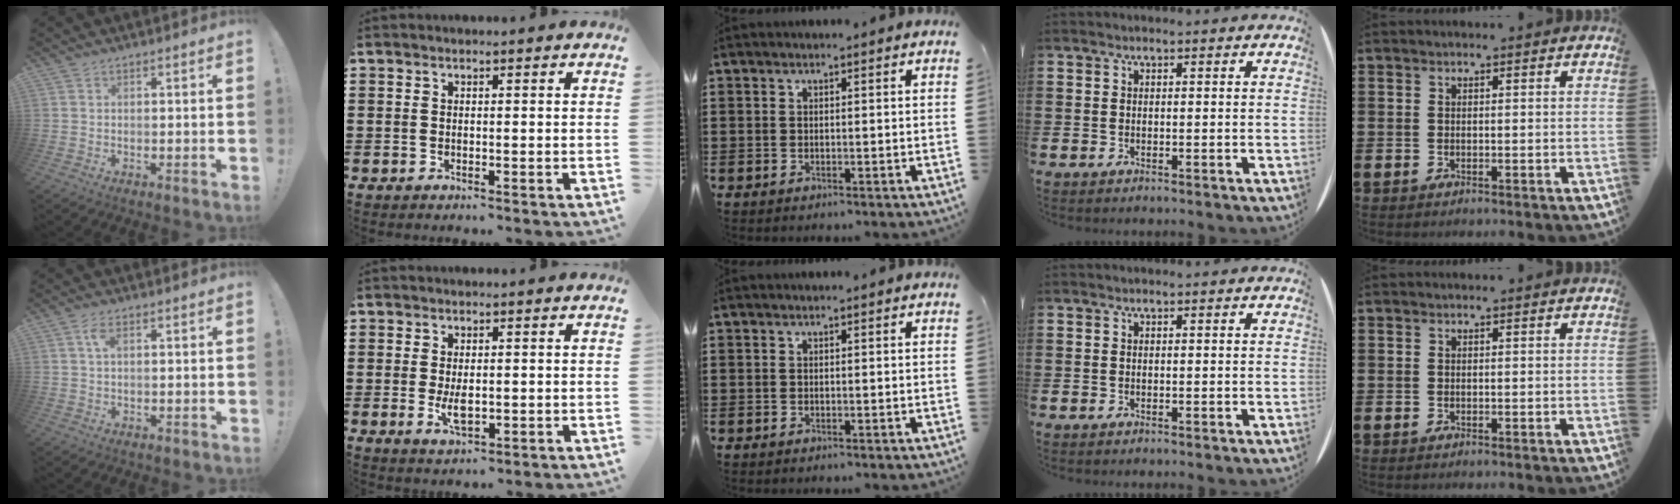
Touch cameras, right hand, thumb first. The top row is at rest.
{"thumb": {"total": 3.1, "force": [1.1, 1.9, 2.3], "torque": [-0.032, 0.000, 0.016]}, "index": {"total": 3.4, "force": [-0.2, 1.7, 3.0], "torque": [-0.064, -0.002, -0.005]}}